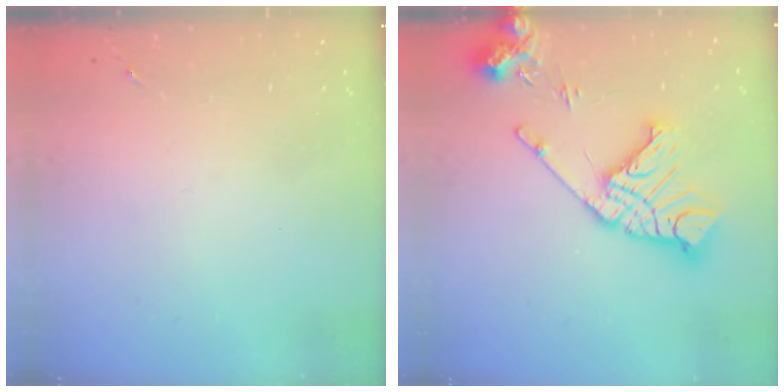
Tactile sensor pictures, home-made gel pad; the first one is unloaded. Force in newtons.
{"total": 19.0, "press": 18.8, "slide": 2.3}